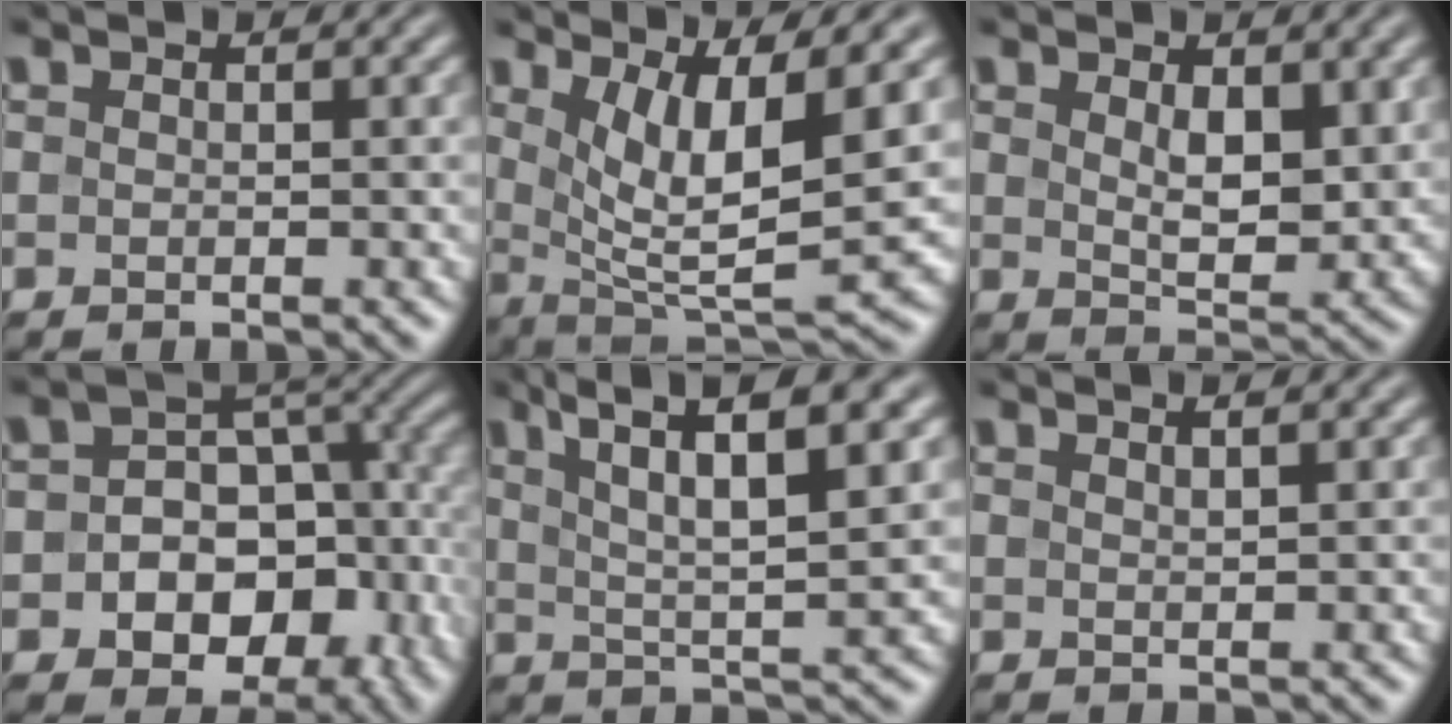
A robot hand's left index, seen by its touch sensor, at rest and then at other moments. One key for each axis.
{"total": 8.0, "fx": 2.0, "fy": 2.3, "fz": 7.4, "tx": -0.134, "ty": -0.014, "tz": 0.043}
{"total": 4.0, "fx": 1.3, "fy": 1.9, "fz": 3.3, "tx": -0.061, "ty": -0.011, "tz": 0.029}
{"total": 12.1, "fx": -3.5, "fy": 9.2, "fz": 7.0, "tx": -0.085, "ty": 0.001, "tz": -0.059}
{"total": 8.2, "fx": 4.2, "fy": 1.8, "fz": 6.8, "tx": -0.110, "ty": 0.012, "tz": 0.074}
{"total": 1.6, "fx": 1.1, "fy": 0.4, "fz": 1.1, "tx": -0.006, "ty": 0.004, "tz": 0.008}